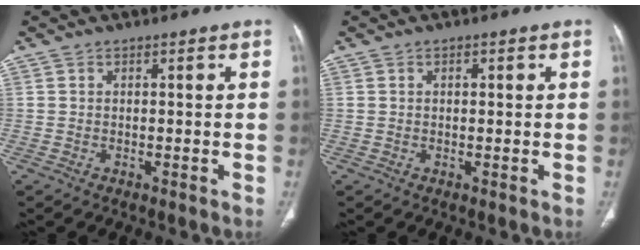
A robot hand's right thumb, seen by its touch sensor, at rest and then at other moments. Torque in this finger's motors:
{"motor_torque": [-0.61, -0.20, -0.21, 0.03, 0.04]}